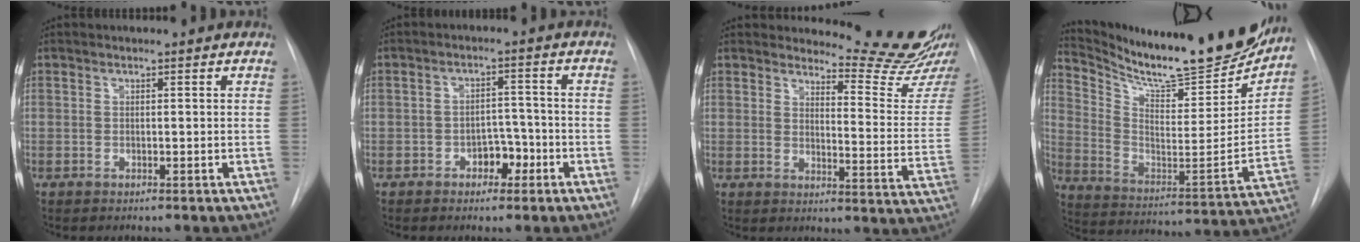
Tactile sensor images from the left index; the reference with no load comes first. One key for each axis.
{"total": 3.9, "fx": -2.1, "fy": 2.4, "fz": 2.3, "tx": -0.023, "ty": 0.010, "tz": -0.031}
{"total": 13.6, "fx": 13.1, "fy": -0.8, "fz": 3.7, "tx": -0.047, "ty": -0.110, "tz": 0.151}
{"total": 25.0, "fx": 22.4, "fy": 3.8, "fz": 10.6, "tx": -0.179, "ty": -0.073, "tz": 0.328}